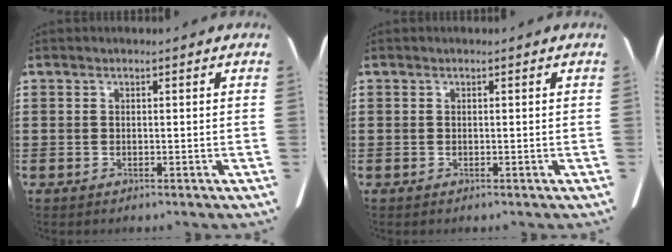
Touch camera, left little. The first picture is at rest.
{"total": 0.0}